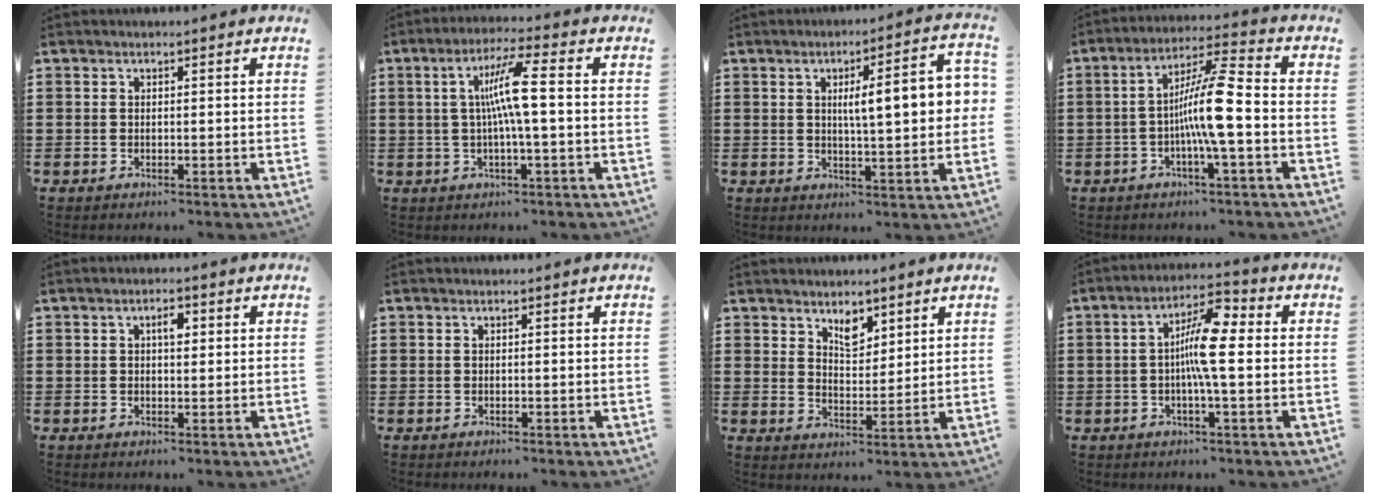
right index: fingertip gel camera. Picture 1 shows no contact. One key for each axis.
{"total": 7.7, "fx": 0.3, "fy": 0.4, "fz": 7.7, "tx": -0.149, "ty": 0.003, "tz": -0.007}
{"total": 8.9, "fx": 1.4, "fy": 1.9, "fz": 8.6, "tx": -0.144, "ty": 0.002, "tz": 0.015}
{"total": 9.9, "fx": -1.8, "fy": 0.8, "fz": 9.7, "tx": -0.188, "ty": -0.002, "tz": -0.041}
{"total": 2.3, "fx": 0.6, "fy": 1.0, "fz": 2.0, "tx": -0.033, "ty": 0.006, "tz": 0.006}
{"total": 0.0}
{"total": 4.2, "fx": 3.1, "fy": 2.2, "fz": 1.8, "tx": -0.028, "ty": -0.001, "tz": 0.054}
{"total": 8.1, "fx": 0.1, "fy": 1.6, "fz": 7.9, "tx": -0.159, "ty": 0.004, "tz": -0.007}